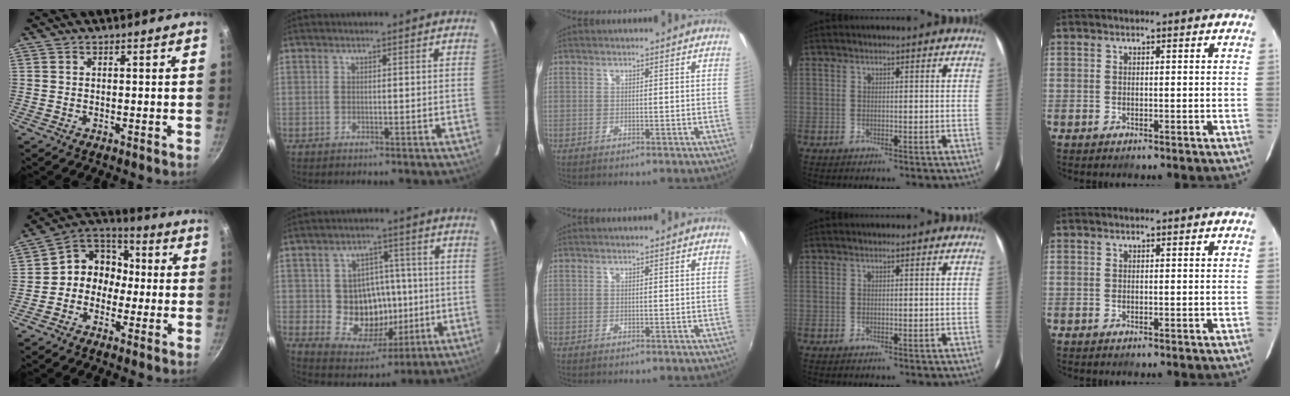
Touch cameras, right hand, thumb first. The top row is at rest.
{"thumb": {"total": 9.9, "force": [-1.4, 8.6, 4.7], "torque": [-0.031, 0.045, -0.050]}, "index": {"total": 12.6, "force": [-1.3, 10.8, 6.4], "torque": [-0.127, 0.010, 0.003]}}